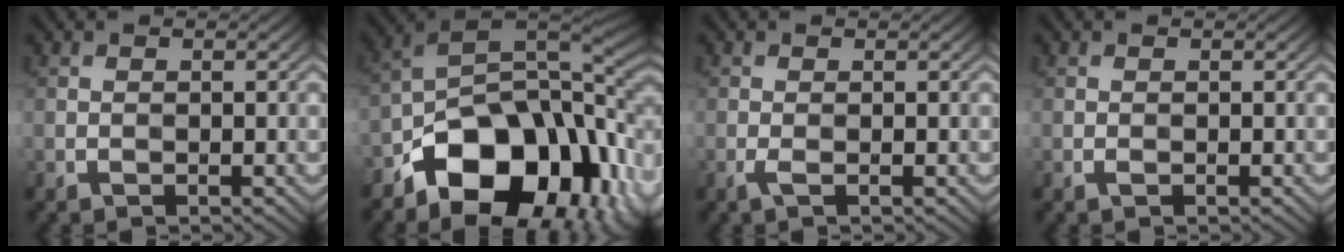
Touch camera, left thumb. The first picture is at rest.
{"total": 17.2, "force": [-6.6, 10.5, 11.9], "torque": [-0.186, -0.015, -0.117]}
{"total": 1.5, "force": [-0.7, 0.2, 1.3], "torque": [-0.033, 0.000, -0.017]}
{"total": 0.6, "force": [-0.3, 0.2, 0.4], "torque": [-0.011, -0.003, -0.007]}